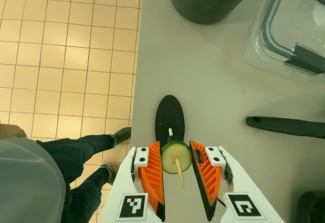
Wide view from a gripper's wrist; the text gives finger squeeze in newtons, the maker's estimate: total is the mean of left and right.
{"total": 7.6, "left": 7.7, "right": 7.4}